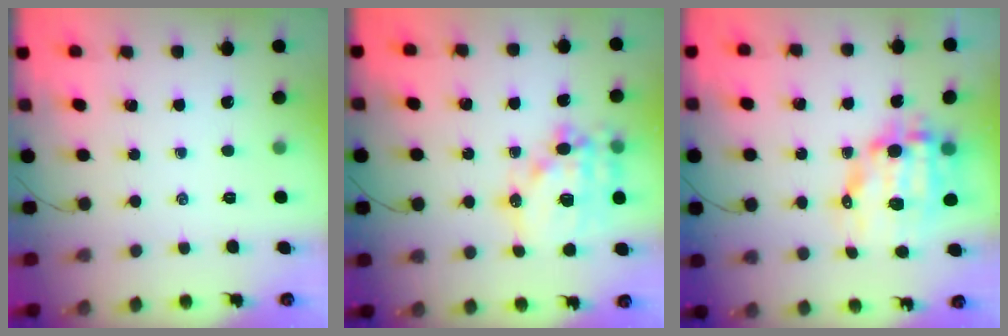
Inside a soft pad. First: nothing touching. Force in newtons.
{"total": 17.1, "press": 16.7, "slide": 3.6}
{"total": 11.9, "press": 11.5, "slide": 2.7}